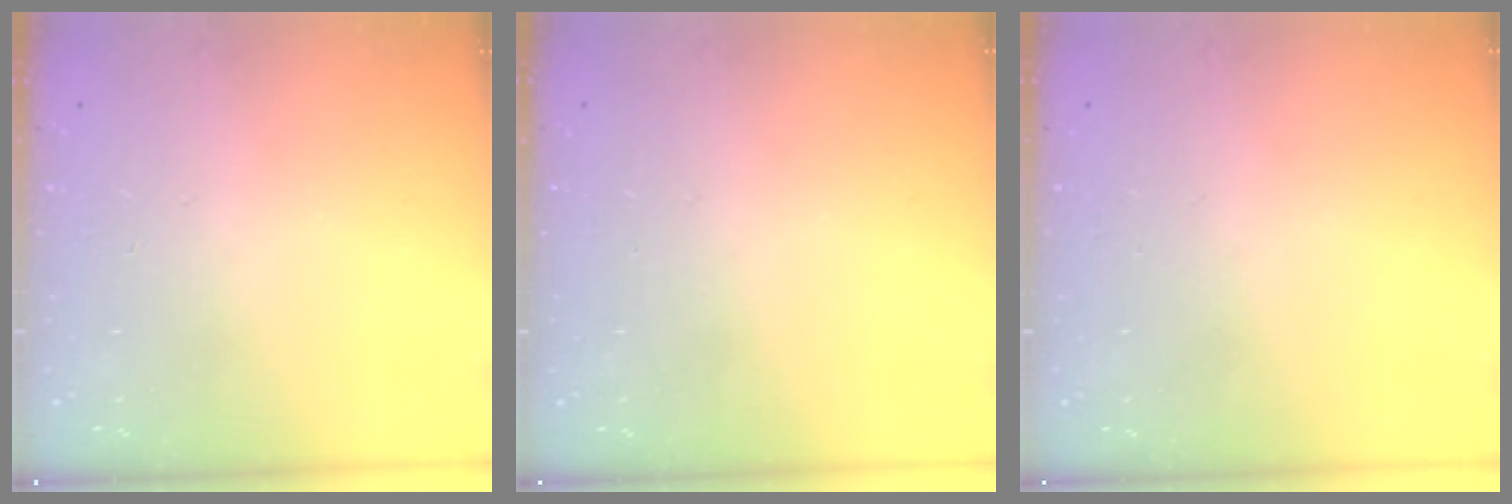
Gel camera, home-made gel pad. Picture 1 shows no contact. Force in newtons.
{"total": 0.0}
{"total": 0.0}